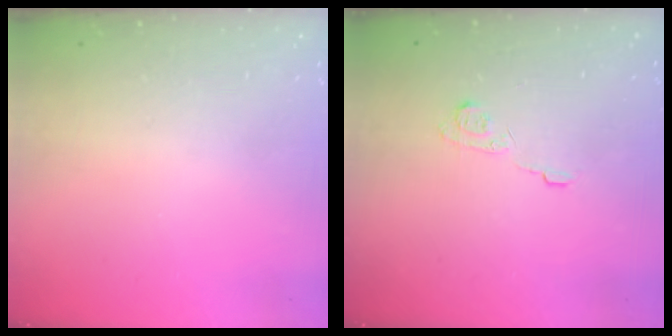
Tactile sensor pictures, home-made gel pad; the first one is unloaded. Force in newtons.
{"total": 6.2, "press": 6.2, "slide": 0.5}